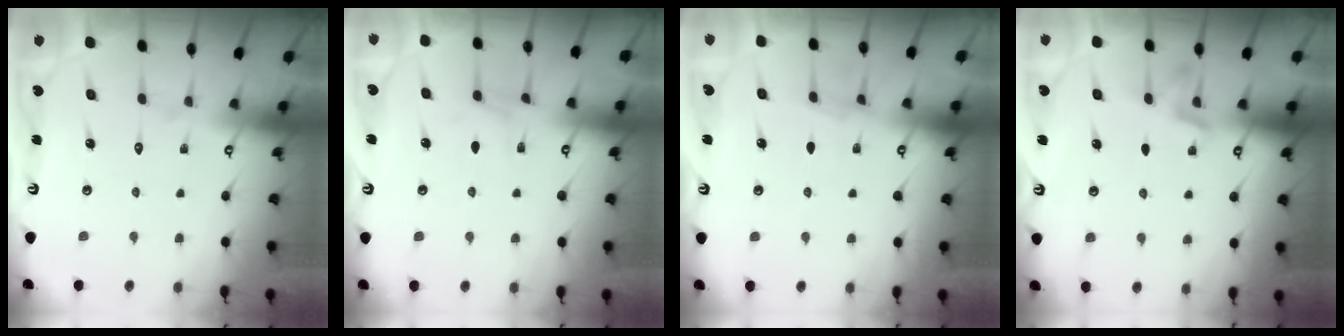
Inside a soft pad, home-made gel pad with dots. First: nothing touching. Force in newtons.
{"total": 4.8, "press": 4.8, "slide": 0.4}
{"total": 4.2, "press": 4.2, "slide": 0.6}
{"total": 1.9, "press": 1.2, "slide": 1.4}